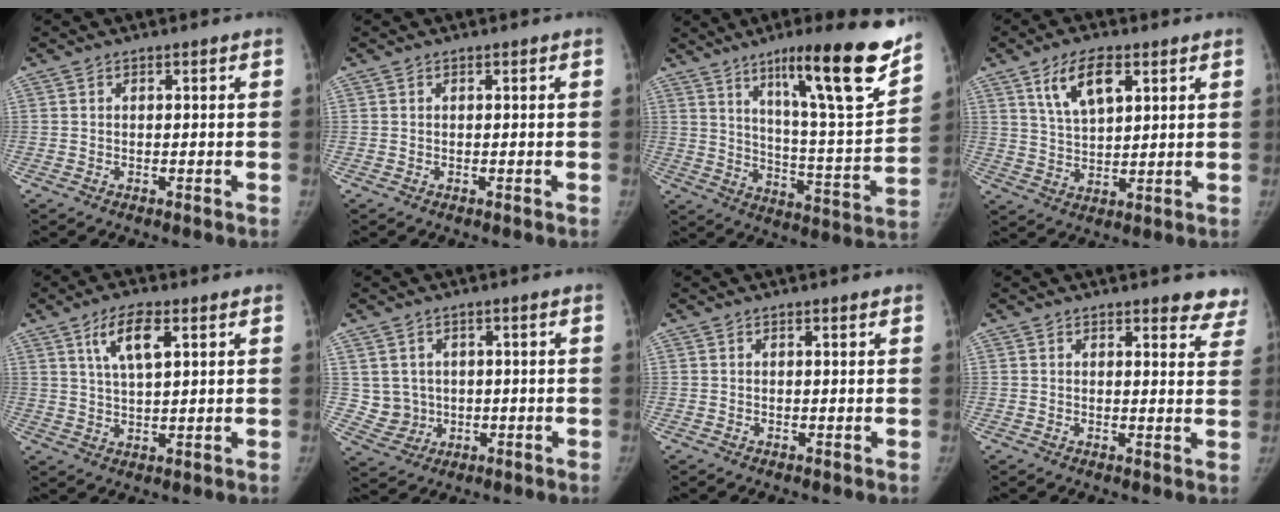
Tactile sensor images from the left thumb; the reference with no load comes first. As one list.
[{"total": 0.0}, {"total": 22.7, "force": [14.4, 2.7, 17.3], "torque": [-0.230, -0.070, 0.226]}, {"total": 9.2, "force": [4.5, 4.3, 6.8], "torque": [-0.109, -0.018, 0.088]}, {"total": 7.4, "force": [3.4, 2.7, 6.0], "torque": [-0.105, -0.010, 0.065]}, {"total": 5.1, "force": [0.6, 4.9, 1.1], "torque": [0.004, -0.001, 0.021]}, {"total": 0.6, "force": [0.4, 0.1, 0.3], "torque": [-0.007, -0.003, 0.007]}, {"total": 7.0, "force": [6.3, 2.4, 2.1], "torque": [0.020, -0.031, 0.048]}]